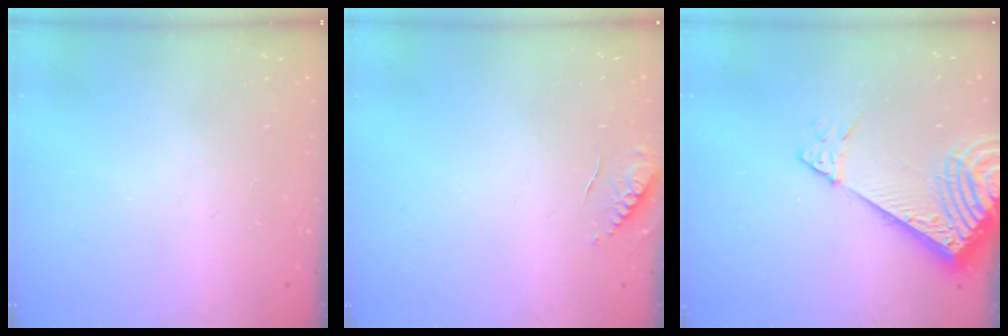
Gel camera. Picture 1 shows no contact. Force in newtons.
{"total": 5.6, "press": 5.6, "slide": 0.8}
{"total": 9.2, "press": 9.2, "slide": 1.2}